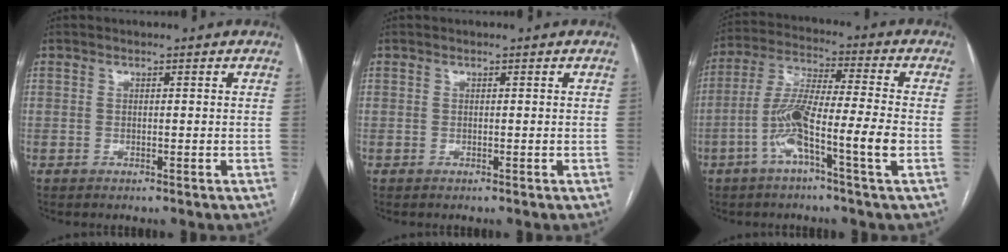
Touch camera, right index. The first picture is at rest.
{"total": 0.0}
{"total": 11.5, "force": [-4.1, -0.2, 10.7], "torque": [-0.212, 0.007, -0.083]}